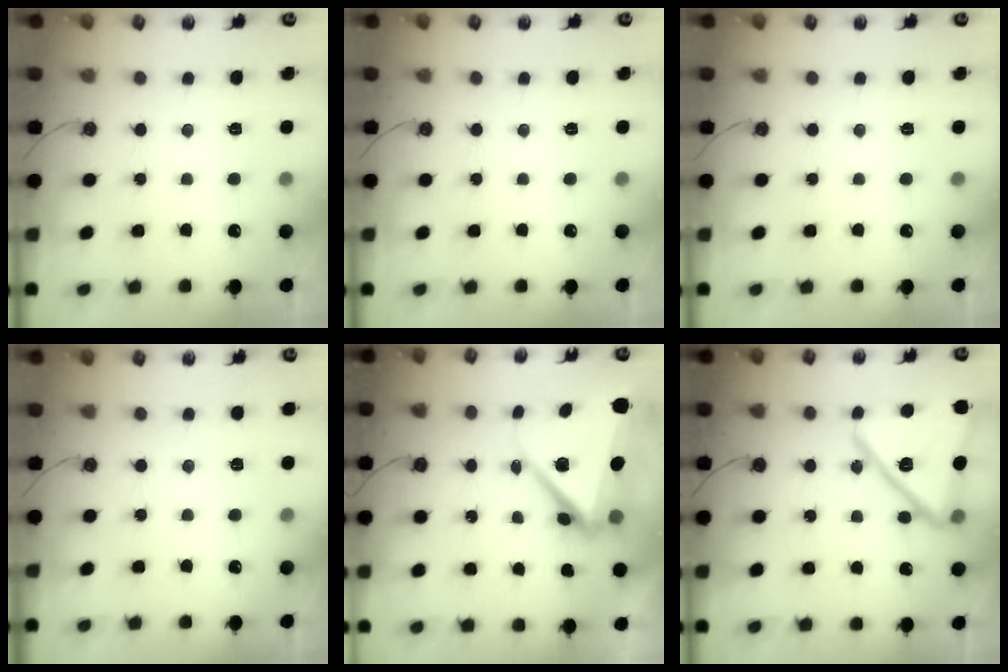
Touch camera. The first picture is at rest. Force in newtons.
{"total": 0.0}
{"total": 0.0}
{"total": 2.2, "press": 2.1, "slide": 0.7}
{"total": 10.6, "press": 10.5, "slide": 1.7}
{"total": 21.3, "press": 21.2, "slide": 2.1}